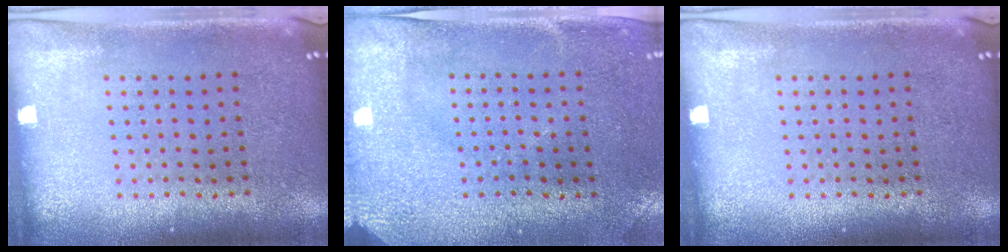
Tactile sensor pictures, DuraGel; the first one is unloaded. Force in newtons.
{"total": 3.0, "press": 2.4, "slide": 1.8}
{"total": 0.0}